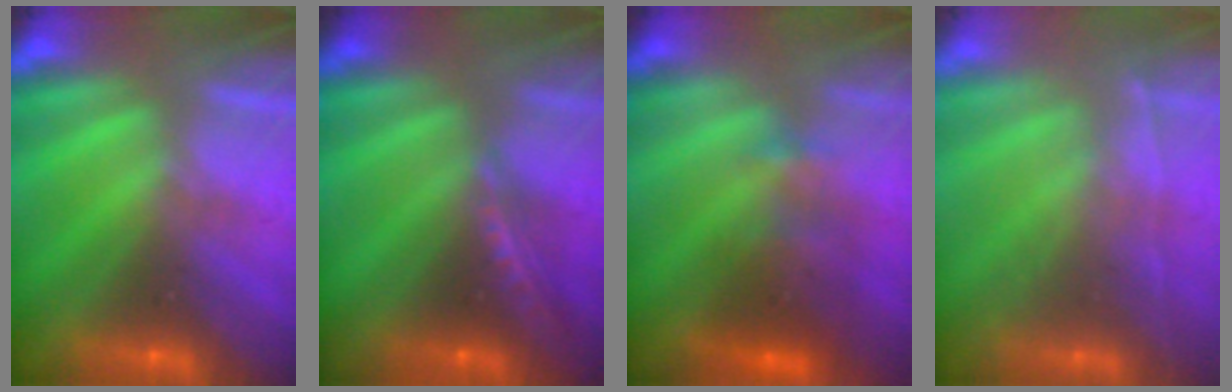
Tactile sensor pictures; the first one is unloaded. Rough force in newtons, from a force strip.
{"total": 3.9}
{"total": 3.8}
{"total": 1.8}